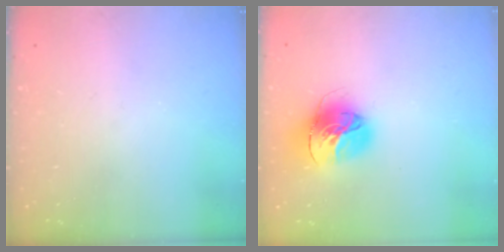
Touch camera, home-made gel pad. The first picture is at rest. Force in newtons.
{"total": 16.4, "press": 16.4, "slide": 1.6}